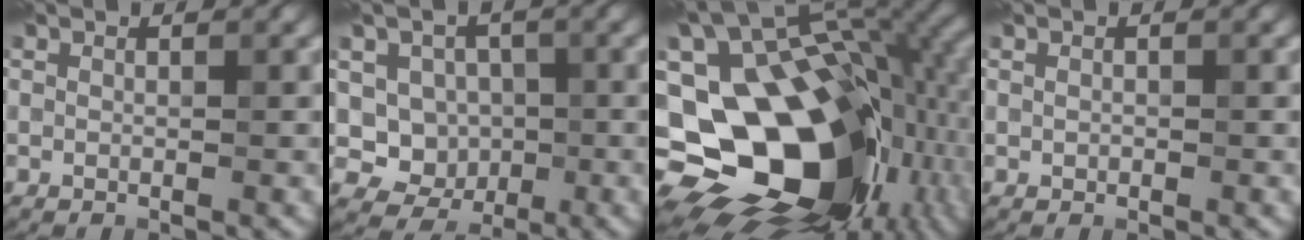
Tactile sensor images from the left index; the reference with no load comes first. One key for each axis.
{"total": 5.5, "fx": -0.2, "fy": 5.0, "fz": 2.3, "tx": -0.019, "ty": 0.005, "tz": -0.025}
{"total": 20.1, "fx": -4.5, "fy": 13.4, "fz": 14.3, "tx": -0.232, "ty": -0.012, "tz": -0.051}
{"total": 0.0}